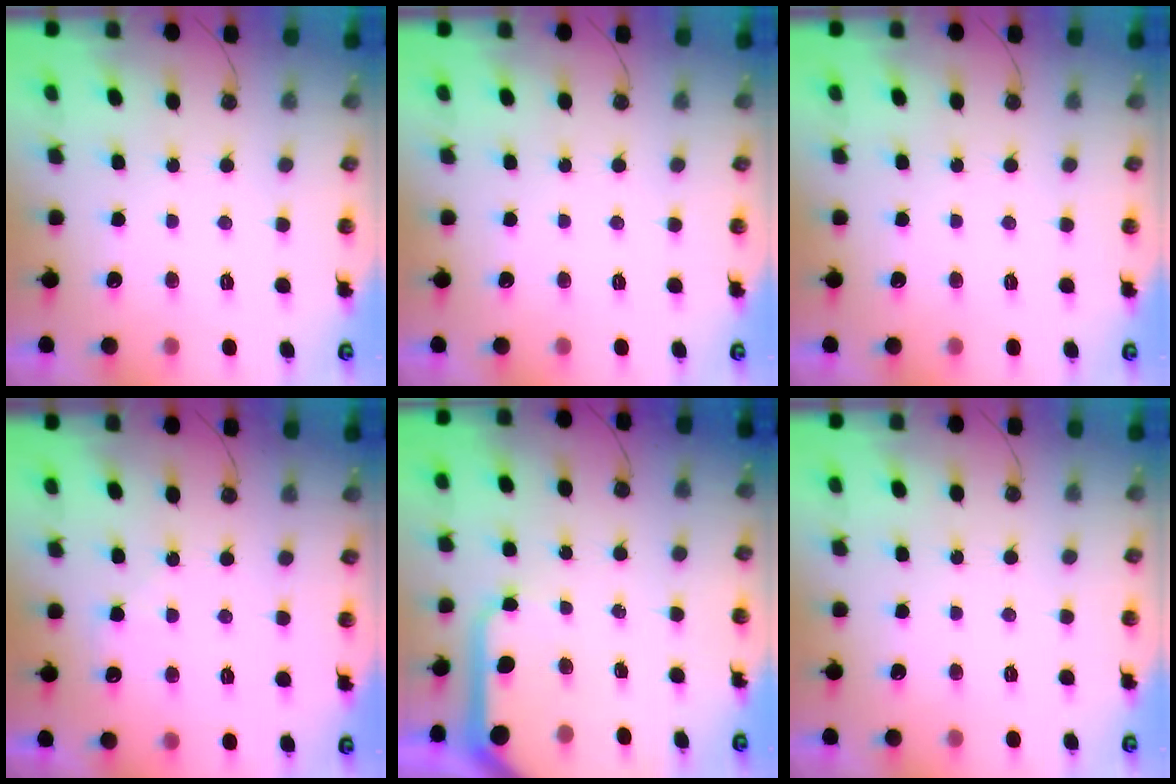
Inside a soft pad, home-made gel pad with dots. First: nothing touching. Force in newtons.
{"total": 0.0}
{"total": 0.0}
{"total": 4.9, "press": 4.8, "slide": 0.8}
{"total": 10.3, "press": 10.2, "slide": 1.2}
{"total": 0.0}